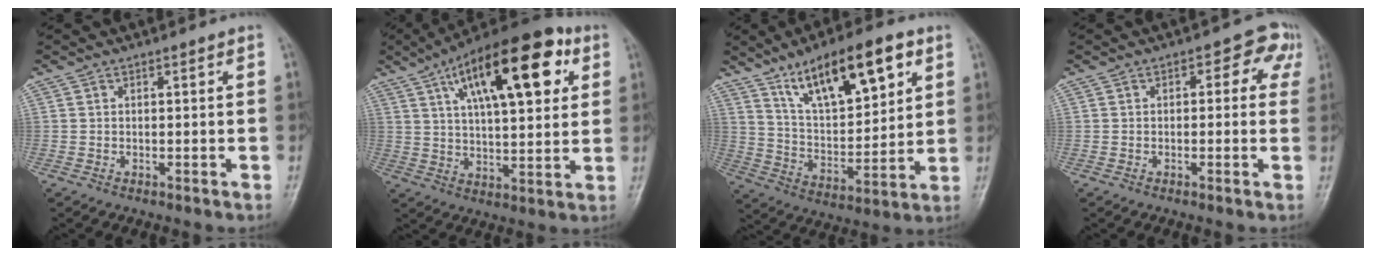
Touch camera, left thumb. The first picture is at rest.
{"total": 22.3, "force": [9.0, 8.9, 18.3], "torque": [-0.265, -0.002, 0.138]}
{"total": 17.8, "force": [9.7, 6.8, 13.3], "torque": [-0.181, -0.037, 0.169]}
{"total": 5.0, "force": [1.2, 3.2, 3.6], "torque": [0.004, 0.013, -0.003]}